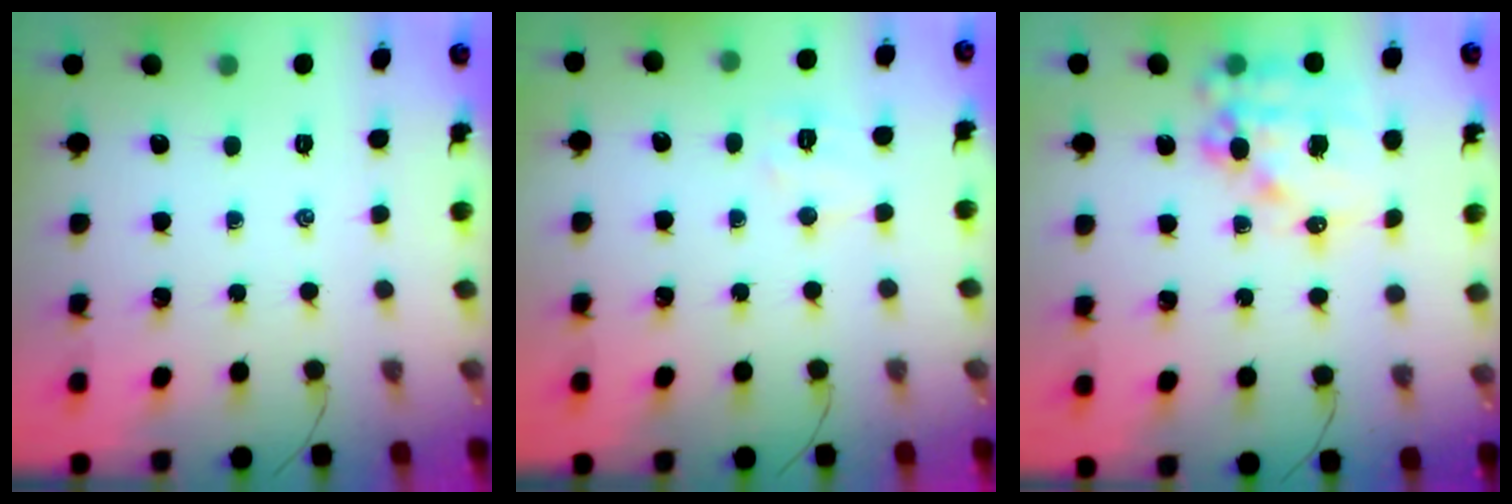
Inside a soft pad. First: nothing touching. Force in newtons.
{"total": 5.7, "press": 5.6, "slide": 1.1}
{"total": 15.1, "press": 14.7, "slide": 3.6}